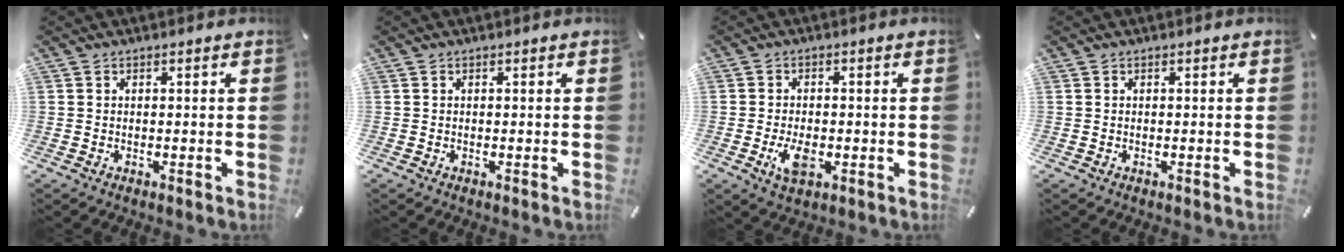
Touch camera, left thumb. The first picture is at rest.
{"total": 0.0}
{"total": 5.6, "force": [-1.5, 3.1, 4.4], "torque": [-0.093, -0.003, -0.030]}
{"total": 0.0}